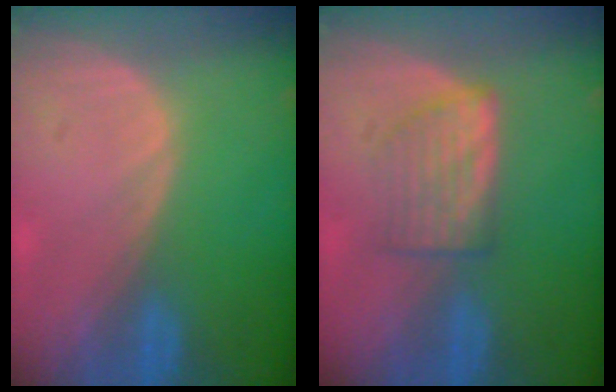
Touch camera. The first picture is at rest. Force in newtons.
{"total": 5.0, "press": 4.9, "slide": 0.7}